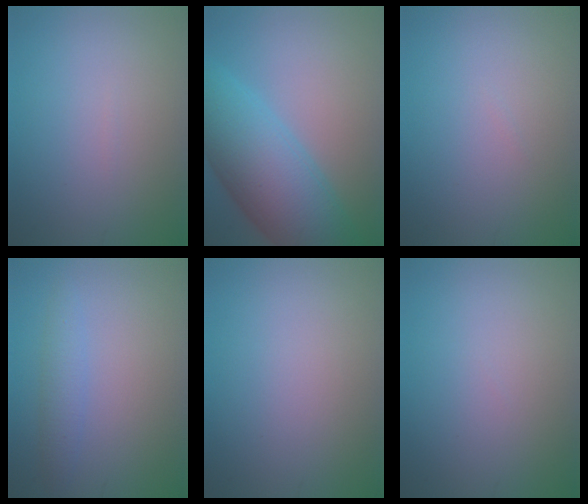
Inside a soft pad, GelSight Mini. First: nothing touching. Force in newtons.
{"total": 10.8, "press": 10.8, "slide": 0.4}
{"total": 0.0}
{"total": 2.0, "press": 2.0, "slide": 0.1}
{"total": 0.0}
{"total": 0.0}